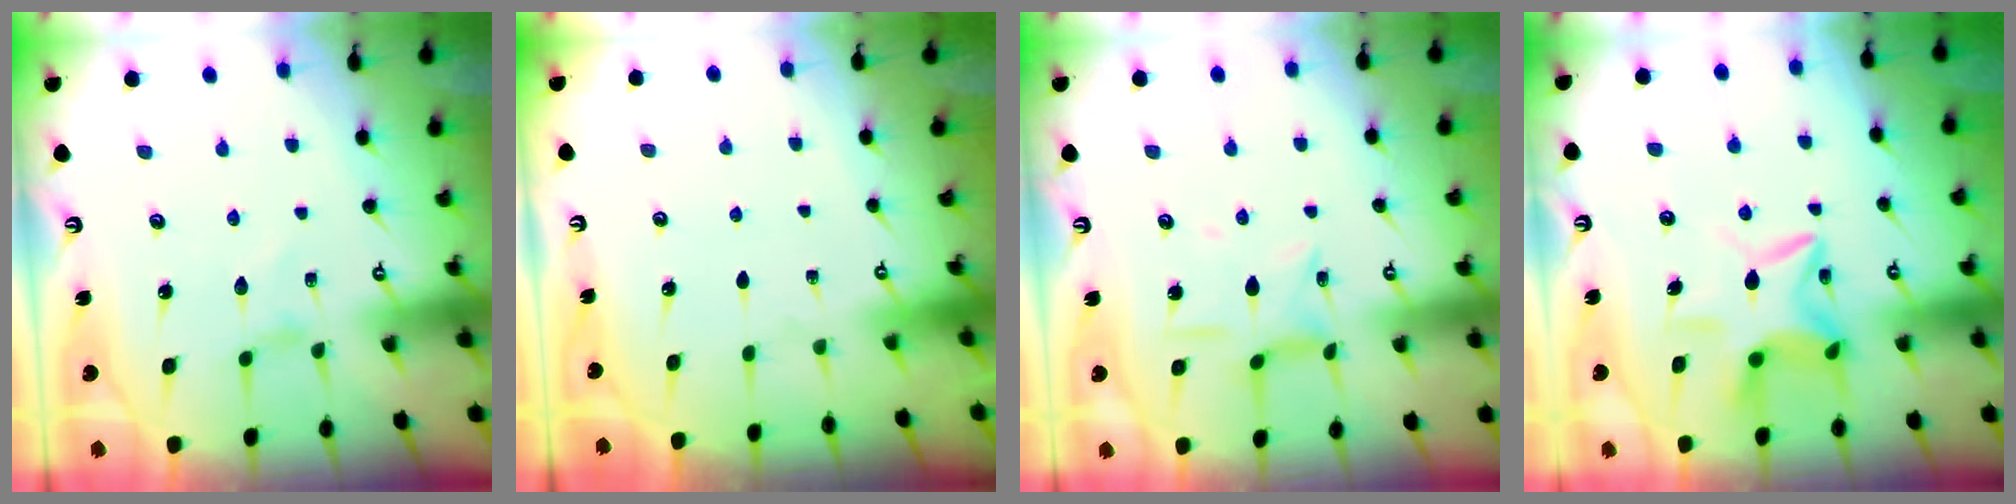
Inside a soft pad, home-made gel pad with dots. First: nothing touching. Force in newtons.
{"total": 0.0}
{"total": 5.8, "press": 5.8, "slide": 0.4}
{"total": 10.2, "press": 10.2, "slide": 0.7}